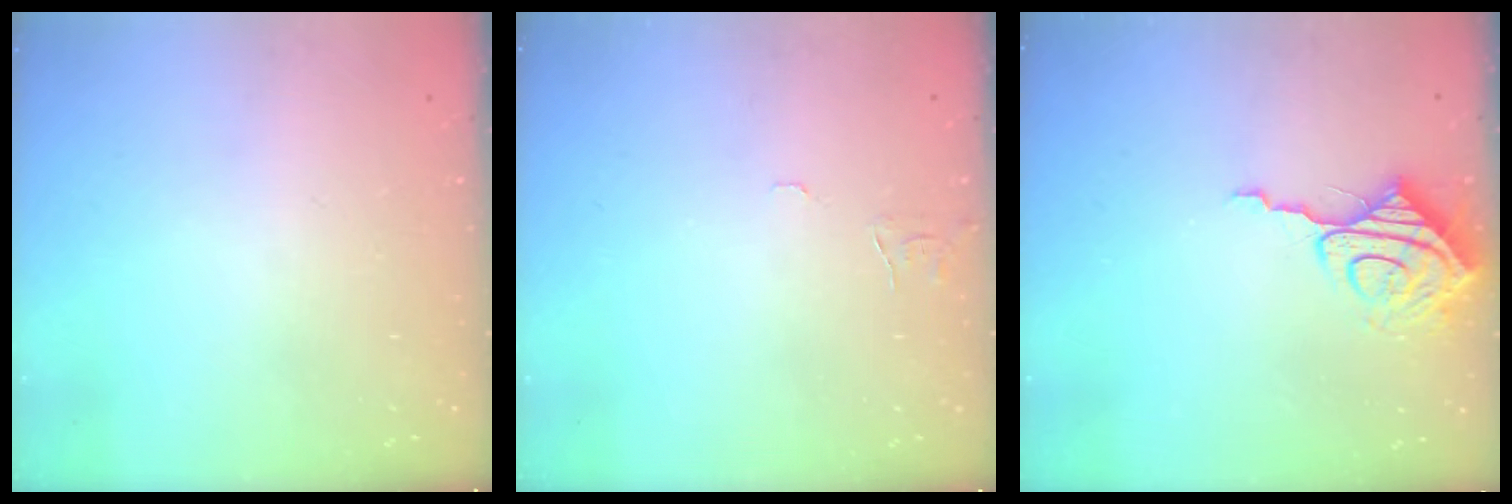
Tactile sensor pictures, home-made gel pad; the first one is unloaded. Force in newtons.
{"total": 5.3, "press": 5.3, "slide": 0.4}
{"total": 11.0, "press": 11.0, "slide": 1.2}